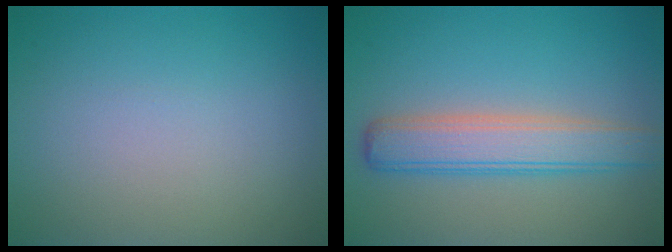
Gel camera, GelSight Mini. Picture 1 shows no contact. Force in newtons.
{"total": 4.7, "press": 4.7, "slide": 0.3}